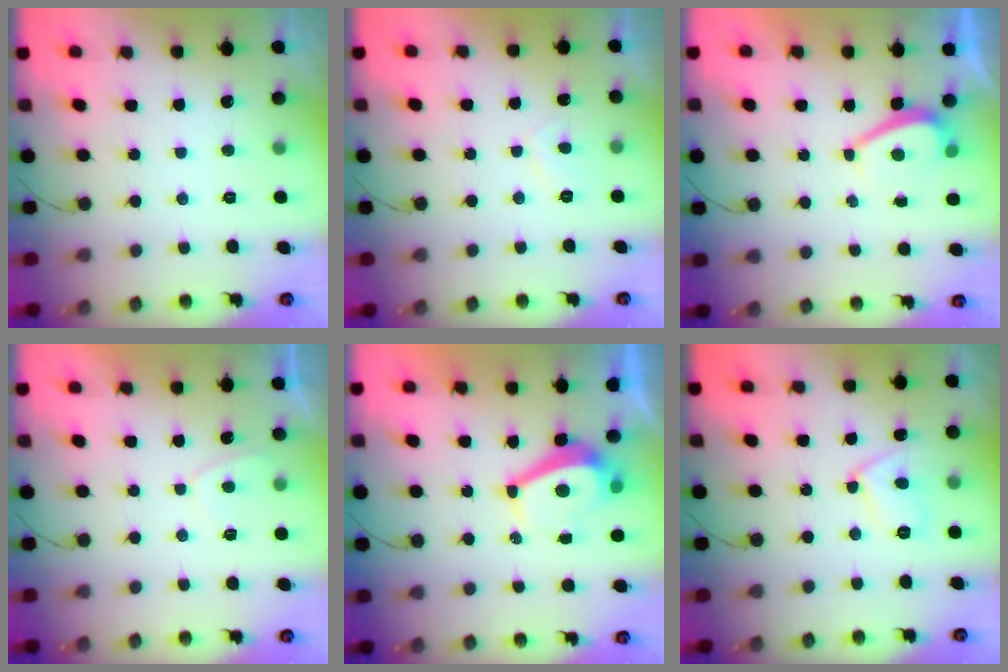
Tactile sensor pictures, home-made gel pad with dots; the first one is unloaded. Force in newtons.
{"total": 1.3, "press": 1.2, "slide": 0.6}
{"total": 2.0, "press": 1.9, "slide": 0.6}
{"total": 1.9, "press": 1.9, "slide": 0.6}
{"total": 5.0, "press": 5.0, "slide": 0.6}
{"total": 7.2, "press": 7.1, "slide": 0.7}